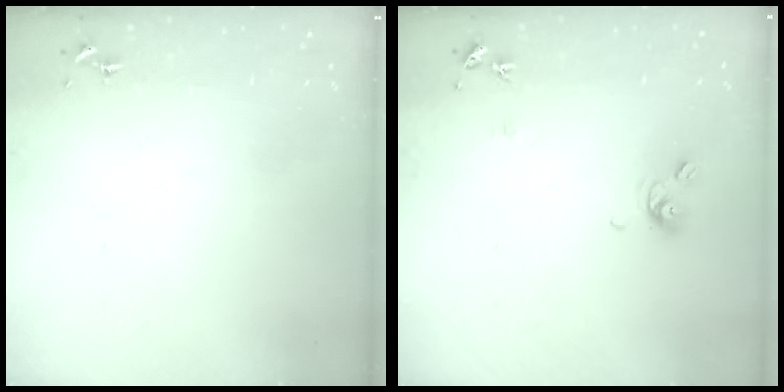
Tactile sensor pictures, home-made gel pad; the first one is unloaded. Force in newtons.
{"total": 7.9, "press": 7.9, "slide": 0.8}